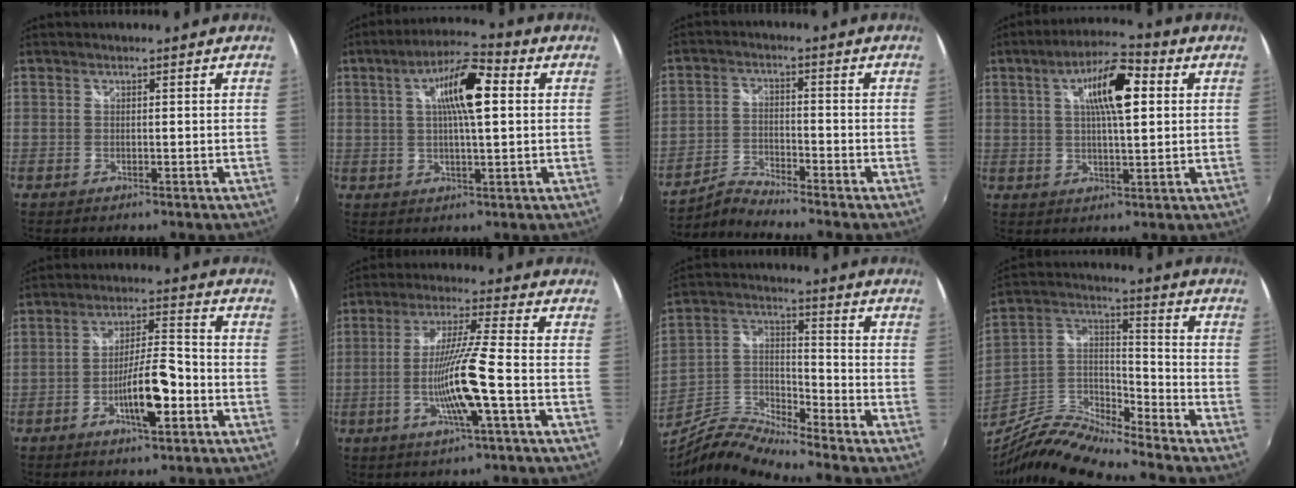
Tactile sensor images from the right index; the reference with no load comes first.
{"total": 10.6, "force": [2.4, 2.5, 10.0], "torque": [-0.172, 0.018, 0.037]}
{"total": 3.9, "force": [-3.8, -0.9, -0.1], "torque": [-0.007, 0.009, -0.084]}
{"total": 10.9, "force": [3.0, 3.1, 10.0], "torque": [-0.167, 0.019, 0.046]}
{"total": 9.3, "force": [-3.8, 2.1, 8.2], "torque": [-0.146, 0.004, -0.059]}
{"total": 11.2, "force": [-3.5, -1.0, 10.6], "torque": [-0.203, -0.010, -0.065]}
{"total": 7.9, "force": [-6.5, 0.5, 4.4], "torque": [-0.102, 0.008, -0.142]}
{"total": 12.3, "force": [-10.6, 1.1, 6.0], "torque": [-0.141, 0.005, -0.219]}